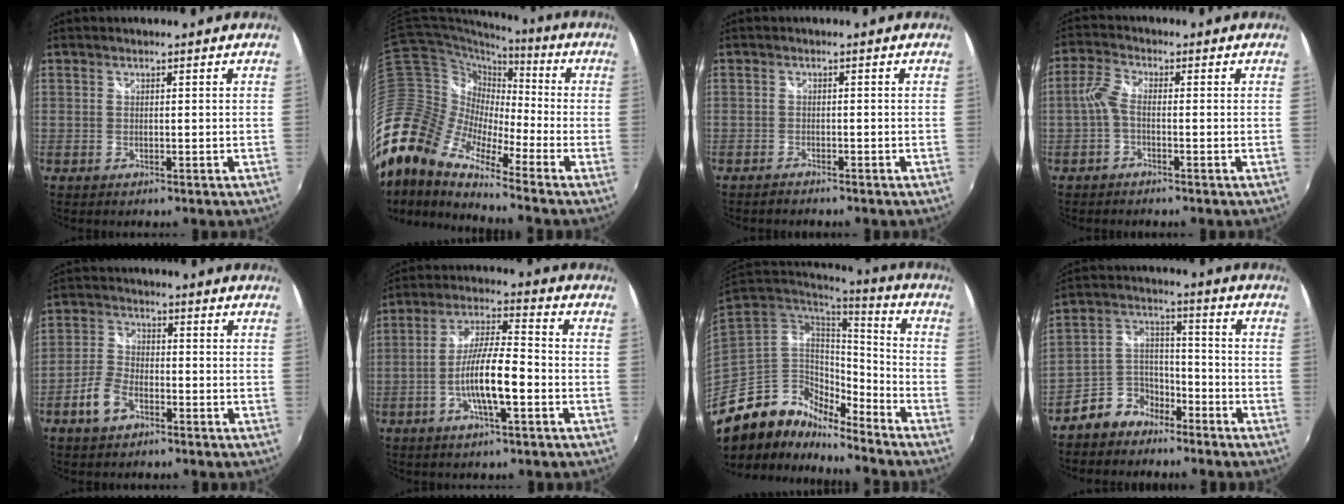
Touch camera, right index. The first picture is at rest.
{"total": 20.1, "force": [-11.9, 9.3, 13.4], "torque": [-0.240, -0.022, -0.251]}
{"total": 1.5, "force": [-1.5, 0.3, 0.2], "torque": [-0.012, -0.001, -0.028]}
{"total": 3.4, "force": [-1.1, 1.4, 2.9], "torque": [-0.071, 0.009, -0.027]}
{"total": 6.1, "force": [-3.5, 3.5, 3.7], "torque": [-0.084, 0.007, -0.066]}
{"total": 10.7, "force": [-3.7, 2.0, 9.8], "torque": [-0.193, 0.001, -0.067]}
{"total": 12.9, "force": [-9.9, 6.9, 4.6], "torque": [-0.101, 0.011, -0.191]}
{"total": 8.5, "force": [-6.2, 5.3, 2.5], "torque": [-0.057, 0.036, -0.115]}